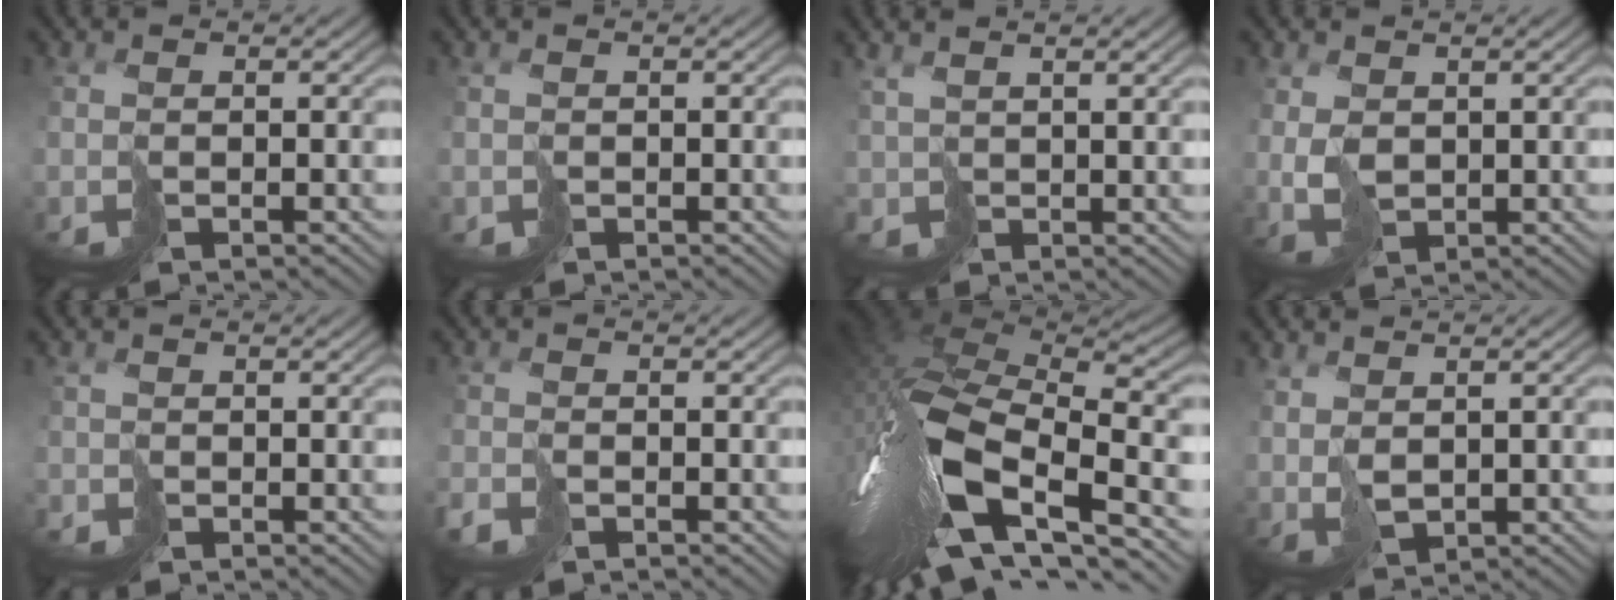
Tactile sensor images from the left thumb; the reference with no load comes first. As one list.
[{"total": 1.0, "force": [0.1, 0.0, -1.0], "torque": [0.021, -0.001, 0.005]}, {"total": 2.9, "force": [2.7, 0.7, 0.8], "torque": [-0.012, 0.005, 0.058]}, {"total": 2.4, "force": [1.3, 1.9, 0.9], "torque": [-0.036, -0.001, 0.035]}, {"total": 1.1, "force": [-0.8, 0.1, -0.6], "torque": [0.010, -0.007, -0.019]}, {"total": 1.6, "force": [-1.5, 0.6, 0.3], "torque": [-0.015, -0.009, -0.035]}, {"total": 17.0, "force": [-3.0, 9.0, 14.1], "torque": [-0.312, -0.036, -0.033]}, {"total": 1.9, "force": [1.4, 1.0, 0.8], "torque": [-0.022, 0.000, 0.038]}]